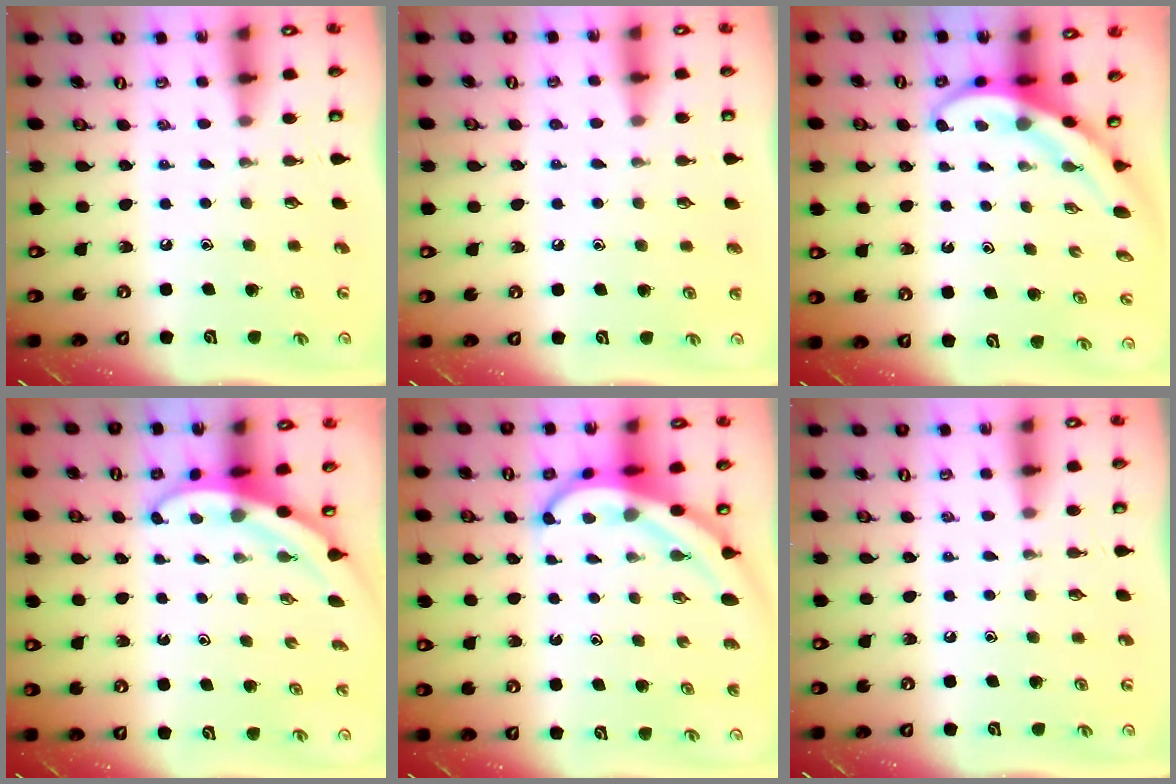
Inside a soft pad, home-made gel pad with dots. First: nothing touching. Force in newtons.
{"total": 2.5, "press": 2.4, "slide": 0.3}
{"total": 3.8, "press": 3.8, "slide": 0.6}
{"total": 3.5, "press": 3.5, "slide": 0.1}
{"total": 7.7, "press": 7.6, "slide": 0.8}
{"total": 0.0}